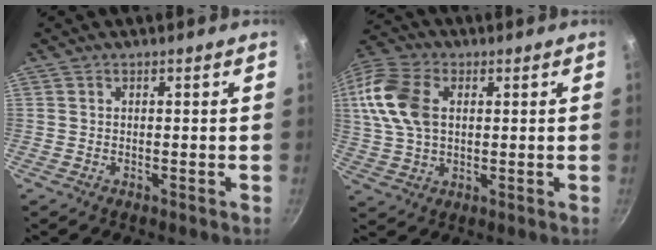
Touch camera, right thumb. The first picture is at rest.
{"total": 14.5, "force": [2.7, 9.7, 10.4], "torque": [-0.208, 0.016, 0.045]}